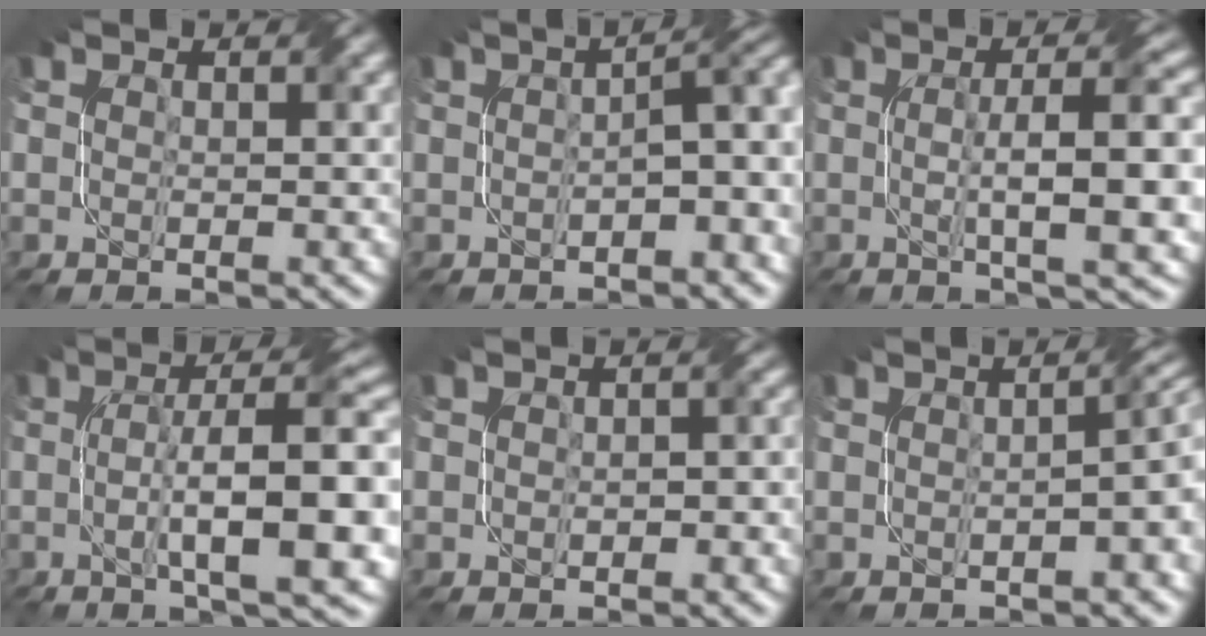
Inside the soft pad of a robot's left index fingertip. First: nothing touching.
{"total": 5.2, "force": [-0.6, 1.5, 4.9], "torque": [-0.057, 0.013, -0.010]}
{"total": 8.1, "force": [0.2, 1.7, 7.9], "torque": [-0.108, 0.011, 0.002]}
{"total": 10.1, "force": [0.0, 2.0, 9.9], "torque": [-0.142, 0.017, -0.003]}
{"total": 1.9, "force": [-0.3, 1.2, 1.5], "torque": [-0.014, -0.002, -0.001]}
{"total": 5.0, "force": [-0.4, 2.0, 4.6], "torque": [-0.027, 0.013, -0.009]}